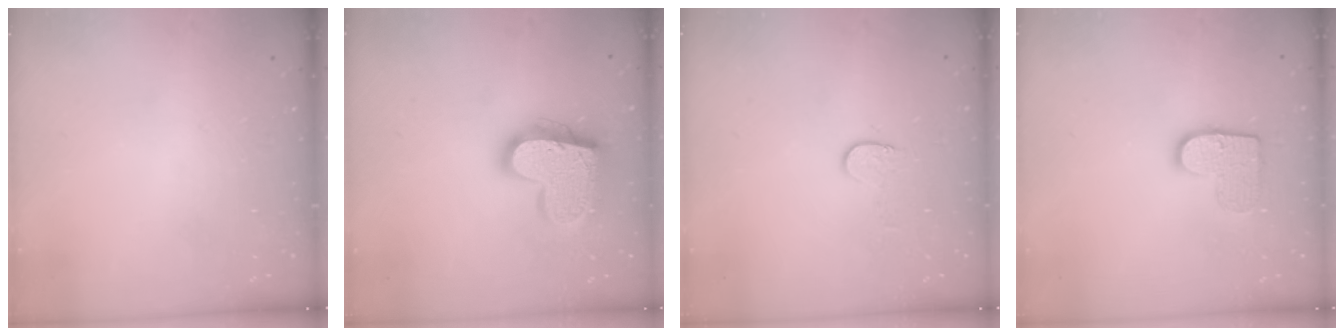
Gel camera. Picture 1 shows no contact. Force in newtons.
{"total": 19.0, "press": 18.9, "slide": 1.6}
{"total": 5.6, "press": 5.6, "slide": 0.5}
{"total": 10.4, "press": 10.4, "slide": 0.5}